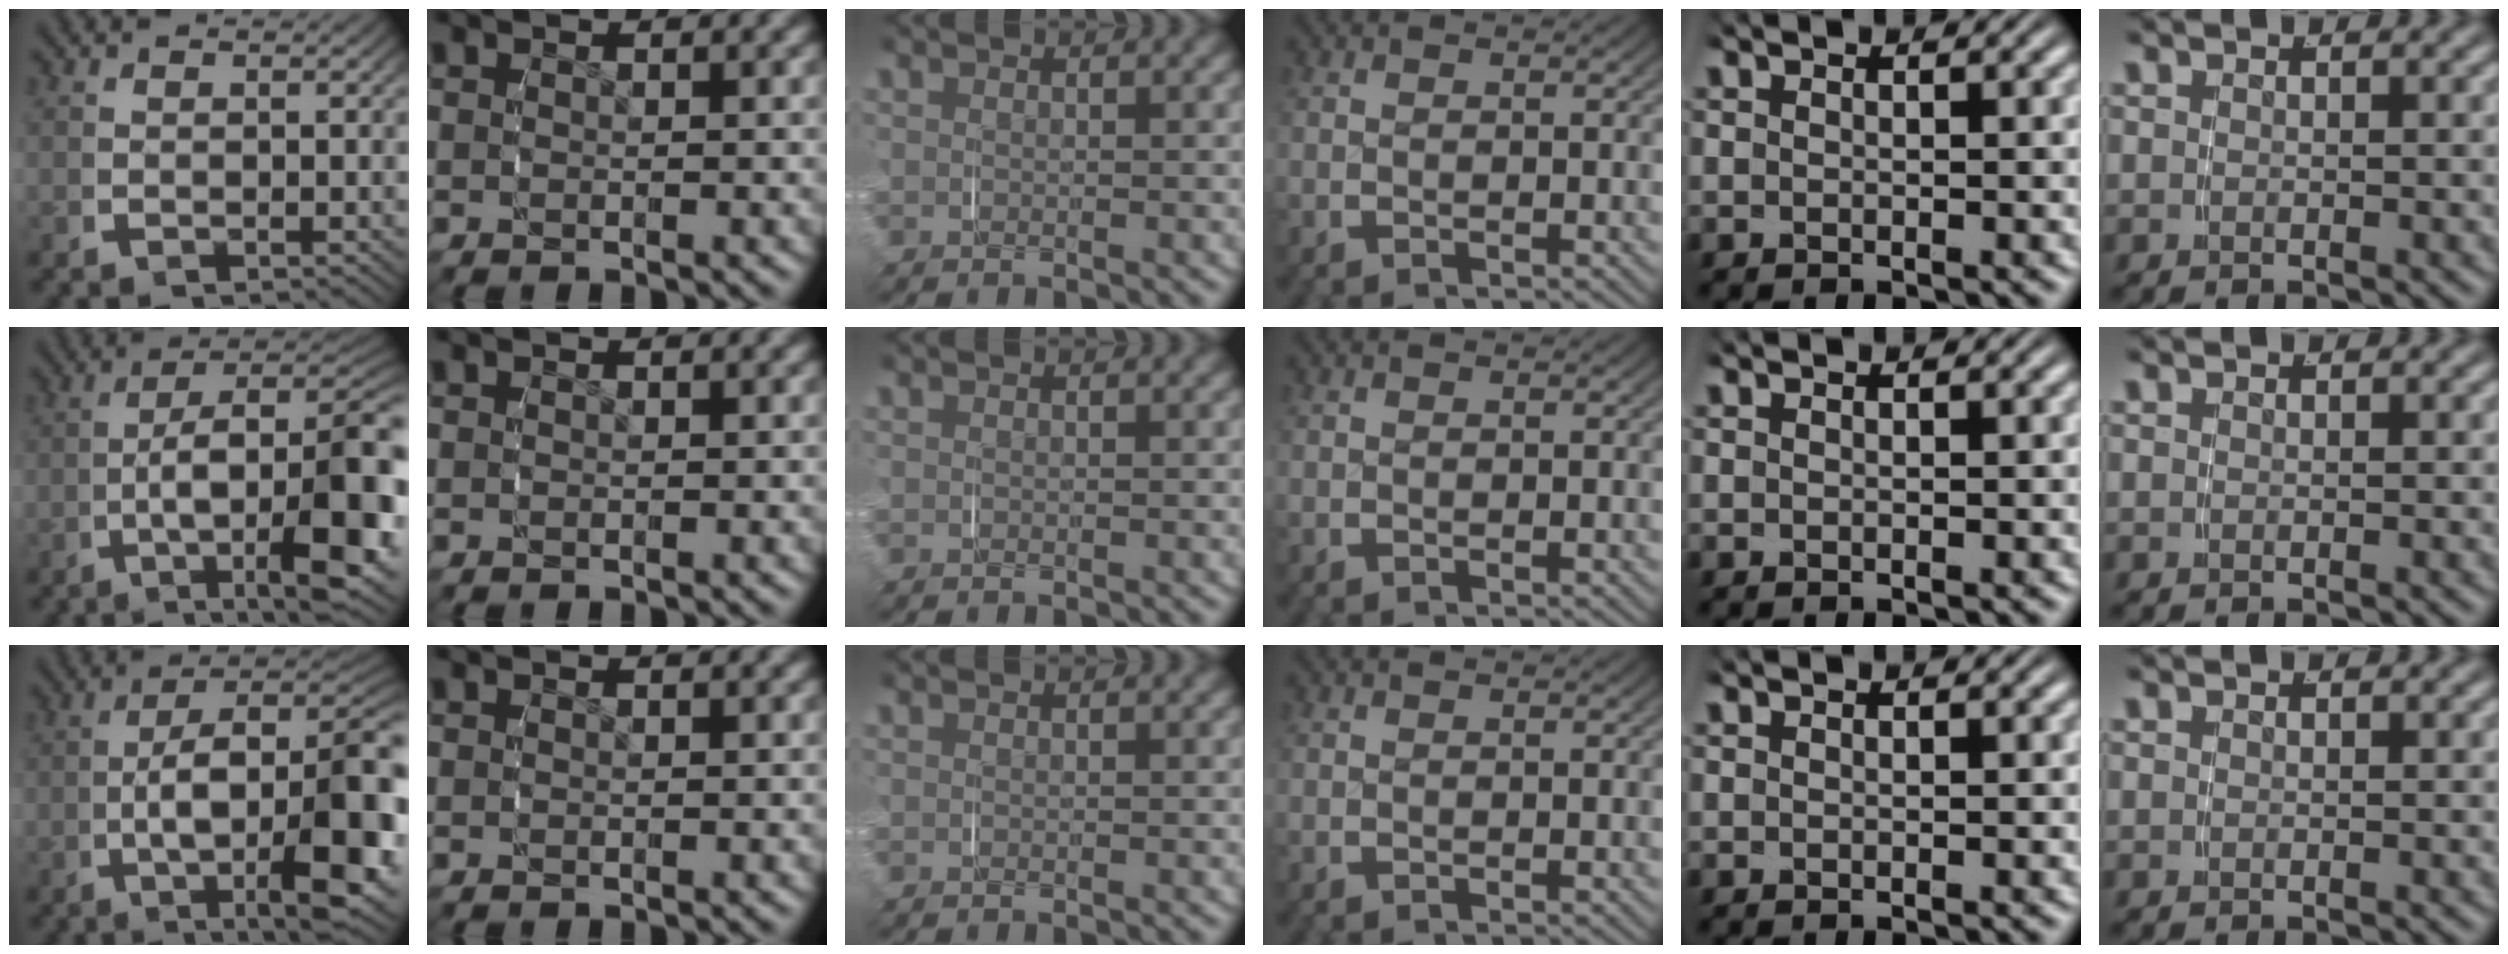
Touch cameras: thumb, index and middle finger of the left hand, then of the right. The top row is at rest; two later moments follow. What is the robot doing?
{"motion": "grasp_and_lifting", "object": "jewelry box"}